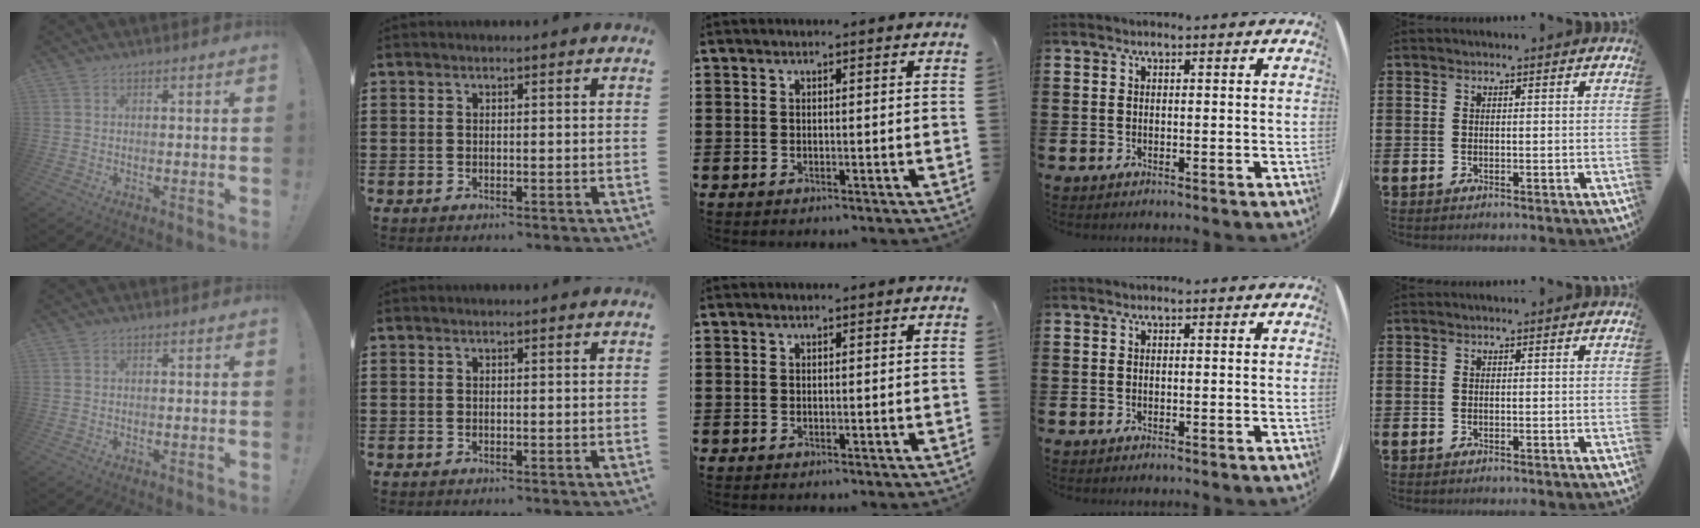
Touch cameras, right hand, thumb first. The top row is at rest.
{}